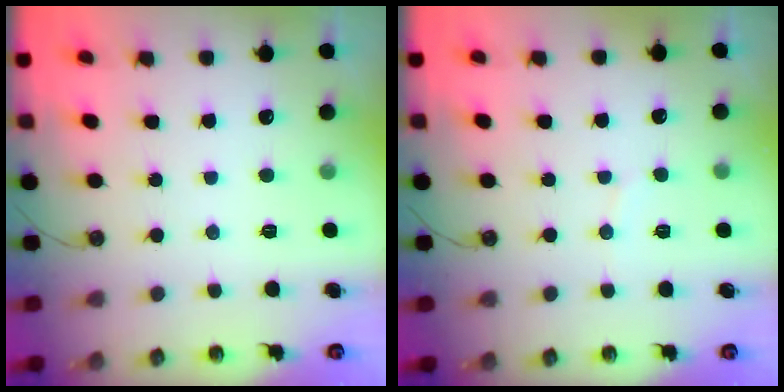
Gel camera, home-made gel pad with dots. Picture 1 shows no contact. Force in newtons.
{"total": 4.7, "press": 4.6, "slide": 0.4}